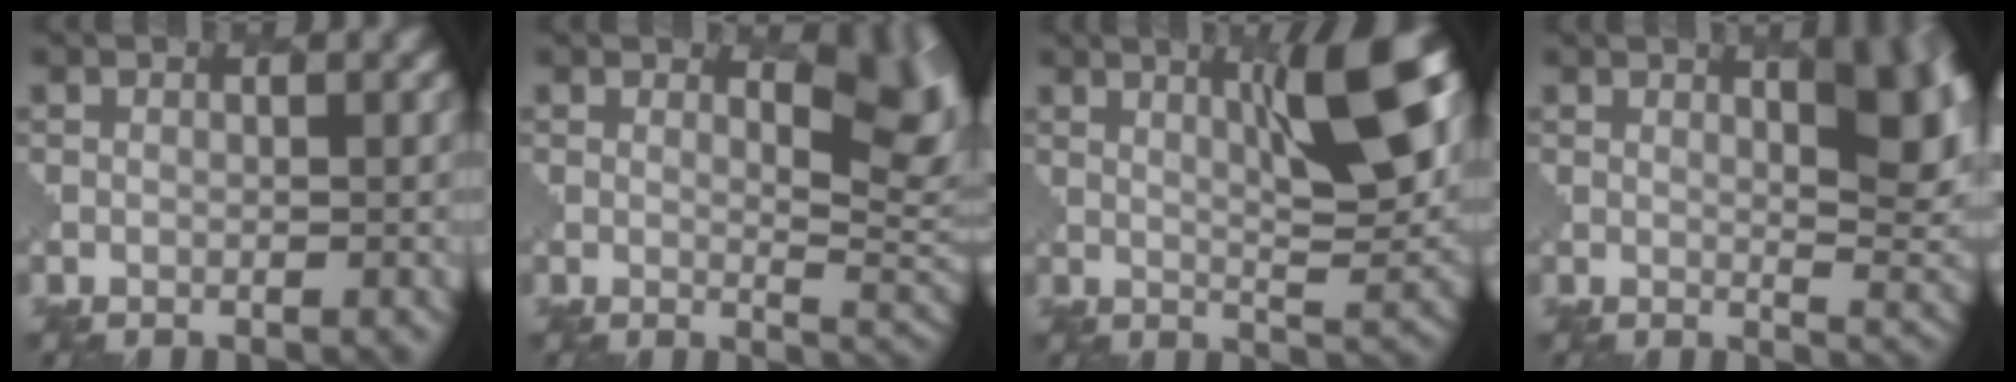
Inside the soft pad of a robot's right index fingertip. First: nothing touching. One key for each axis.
{"total": 5.9, "fx": 2.8, "fy": 2.4, "fz": 4.6, "tx": -0.061, "ty": -0.010, "tz": 0.040}
{"total": 7.3, "fx": 3.0, "fy": 1.1, "fz": 6.6, "tx": -0.096, "ty": -0.001, "tz": 0.049}
{"total": 8.8, "fx": 3.2, "fy": 3.3, "fz": 7.5, "tx": -0.064, "ty": 0.008, "tz": 0.040}